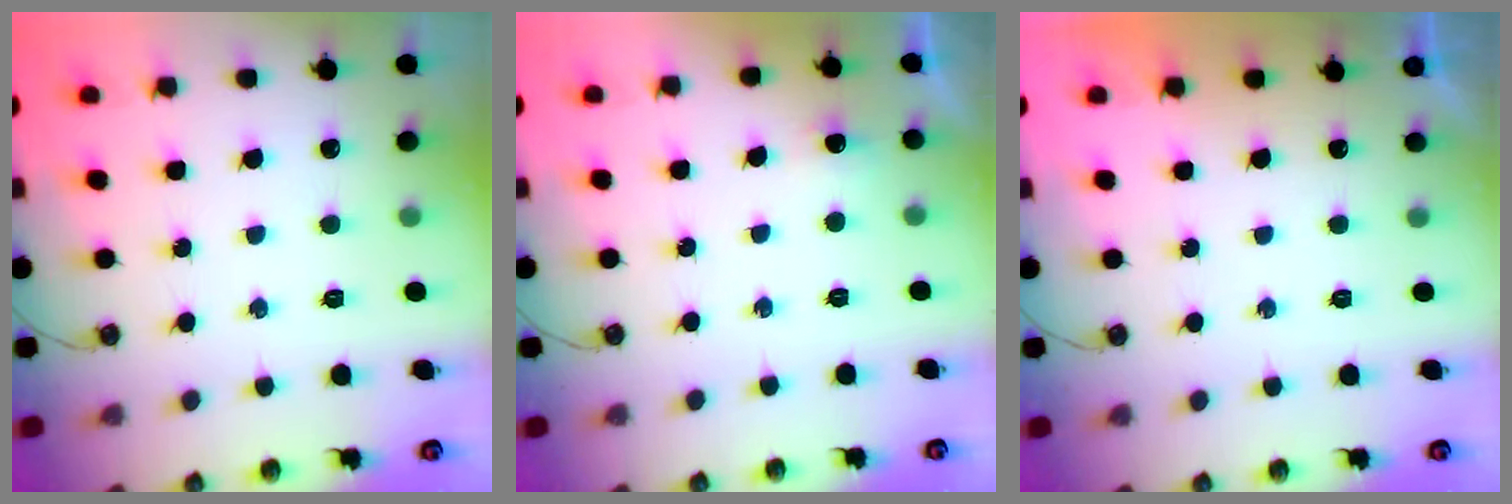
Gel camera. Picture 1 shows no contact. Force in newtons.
{"total": 3.9, "press": 3.8, "slide": 1.0}
{"total": 0.0}